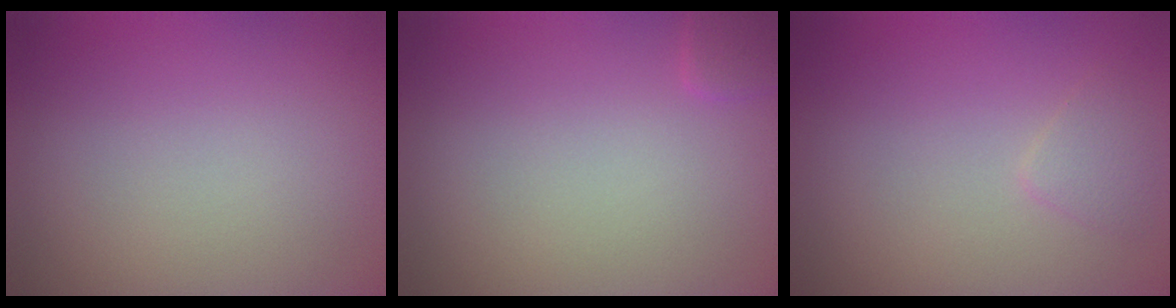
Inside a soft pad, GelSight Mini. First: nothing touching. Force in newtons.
{"total": 1.0, "press": 1.0, "slide": 0.1}
{"total": 1.1, "press": 1.1, "slide": 0.0}